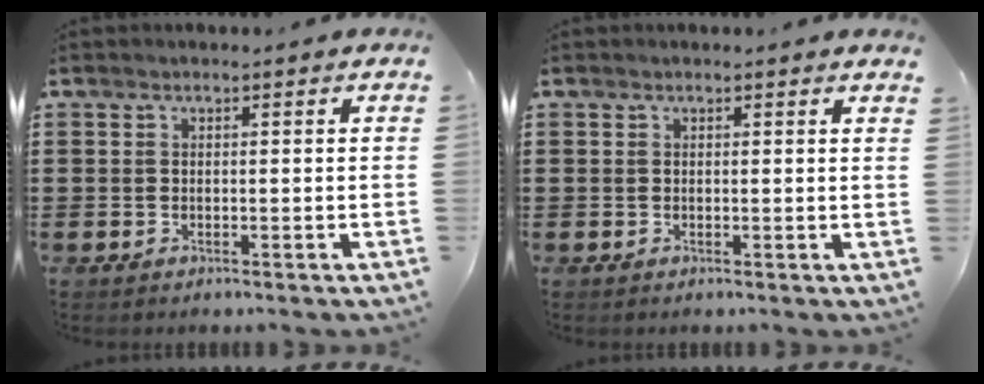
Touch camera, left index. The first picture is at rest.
{"total": 0.5, "force": [0.4, -0.1, 0.3], "torque": [-0.007, -0.002, 0.008]}